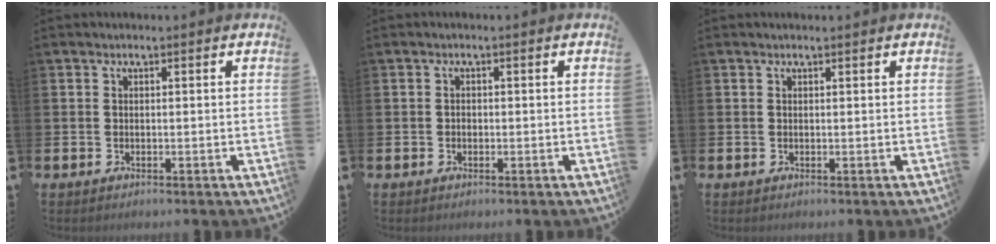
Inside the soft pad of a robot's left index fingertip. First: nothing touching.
{"total": 0.7, "force": [-0.3, 0.6, 0.3], "torque": [-0.001, 0.001, -0.007]}
{"total": 0.0}